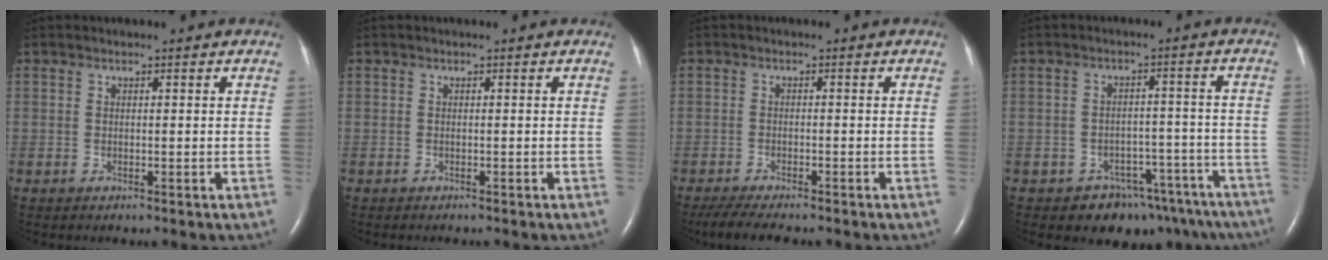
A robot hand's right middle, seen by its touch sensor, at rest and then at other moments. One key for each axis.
{"total": 0.7, "fx": -0.6, "fy": 0.1, "fz": 0.3, "tx": -0.006, "ty": -0.001, "tz": -0.008}
{"total": 6.5, "fx": -5.4, "fy": 1.0, "fz": 3.5, "tx": -0.060, "ty": -0.017, "tz": -0.085}
{"total": 11.7, "fx": -9.3, "fy": 6.7, "fz": 2.4, "tx": -0.005, "ty": 0.041, "tz": -0.106}